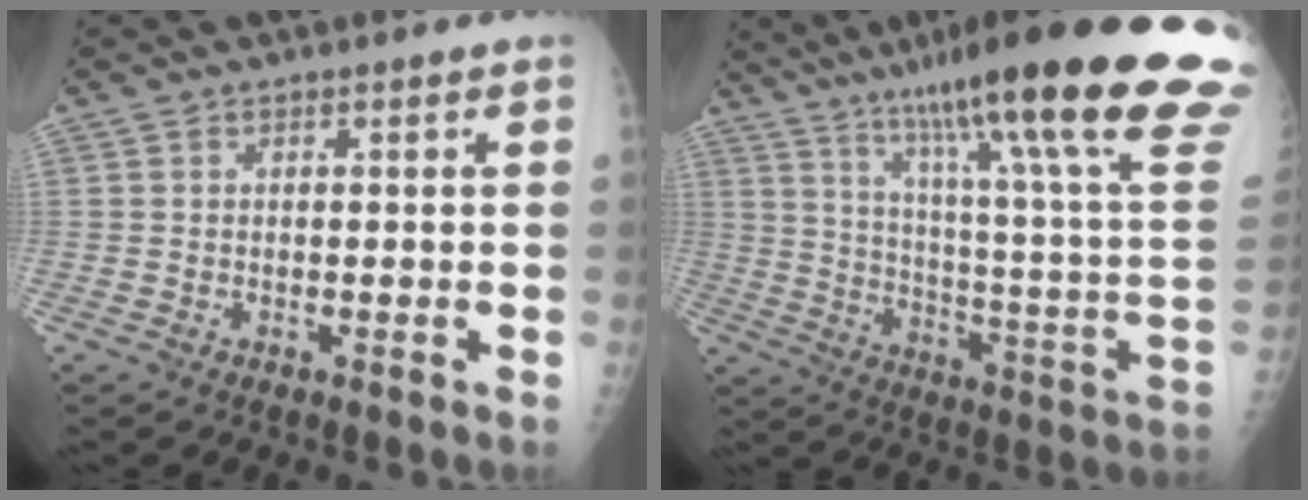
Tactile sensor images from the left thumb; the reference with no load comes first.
{"total": 33.8, "force": [21.6, 3.3, 25.8], "torque": [-0.312, -0.071, 0.319]}